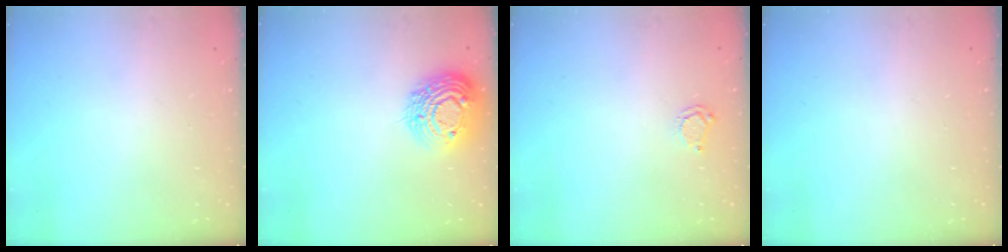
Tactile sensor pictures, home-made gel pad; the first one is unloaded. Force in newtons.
{"total": 14.1, "press": 14.1, "slide": 0.9}
{"total": 4.2, "press": 4.2, "slide": 0.2}
{"total": 0.0}